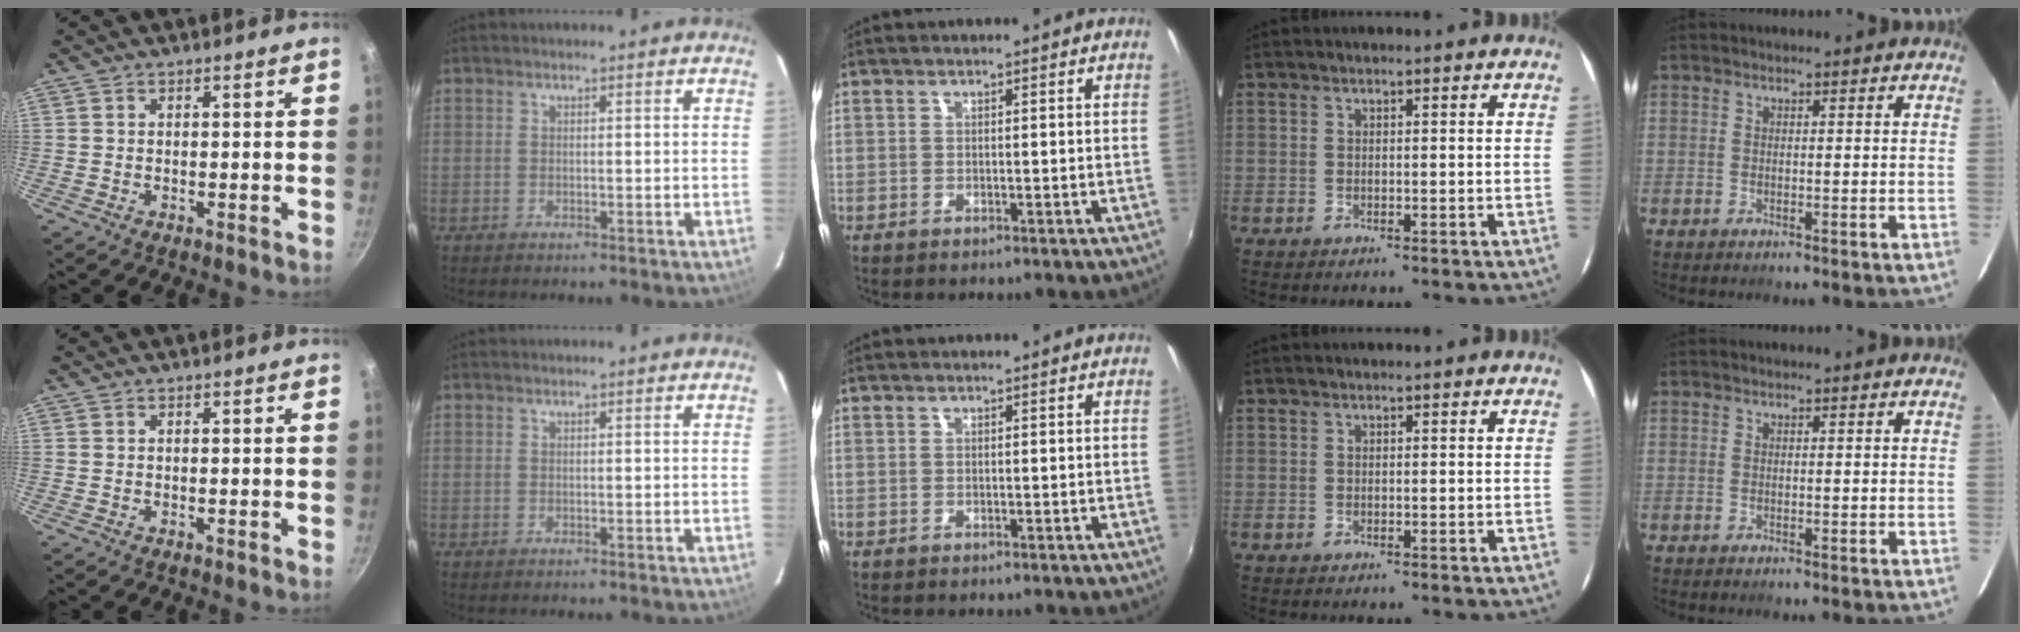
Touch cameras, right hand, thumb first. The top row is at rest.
{}